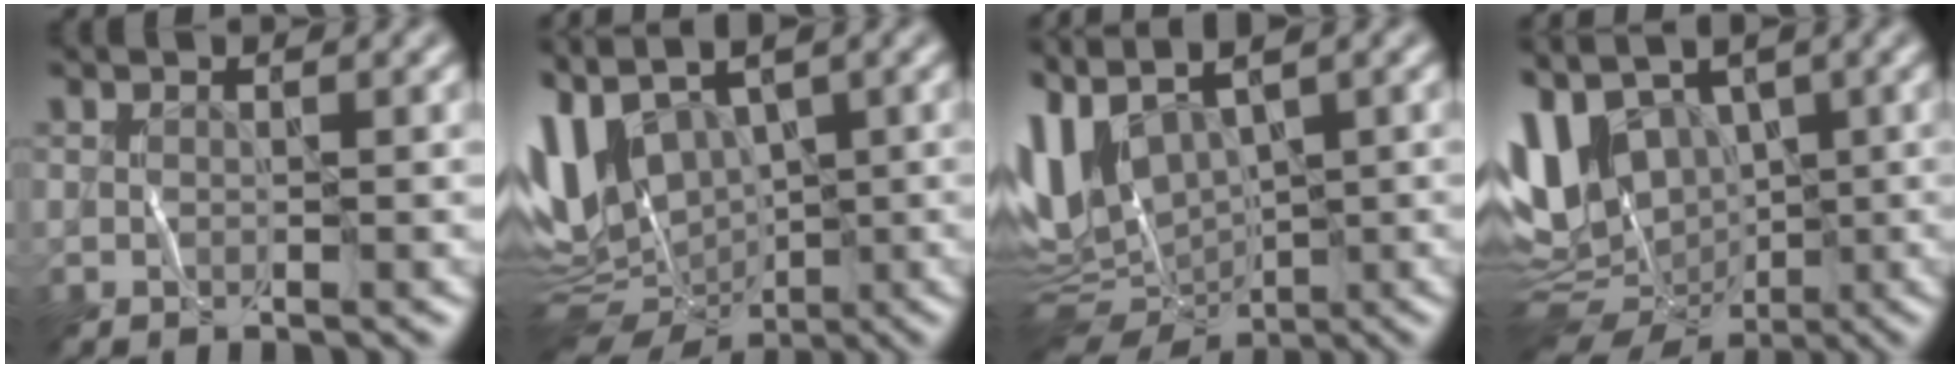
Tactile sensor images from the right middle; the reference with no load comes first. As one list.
[{"total": 11.1, "force": [1.6, 6.2, 9.0], "torque": [-0.182, 0.003, 0.042]}, {"total": 9.0, "force": [2.5, 3.9, 7.7], "torque": [-0.189, 0.000, 0.057]}, {"total": 13.5, "force": [0.4, 9.1, 10.0], "torque": [-0.197, 0.012, 0.032]}]